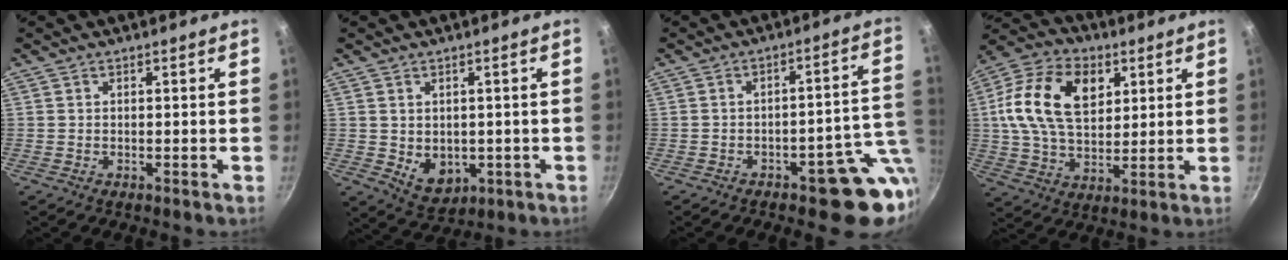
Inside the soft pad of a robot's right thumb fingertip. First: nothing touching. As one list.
[{"total": 6.4, "force": [-0.5, 4.9, 4.1], "torque": [-0.044, -0.009, 0.010]}, {"total": 12.2, "force": [-3.6, 5.5, 10.2], "torque": [-0.057, 0.034, -0.040]}, {"total": 18.0, "force": [4.9, 11.8, 12.7], "torque": [-0.214, 0.001, 0.077]}]